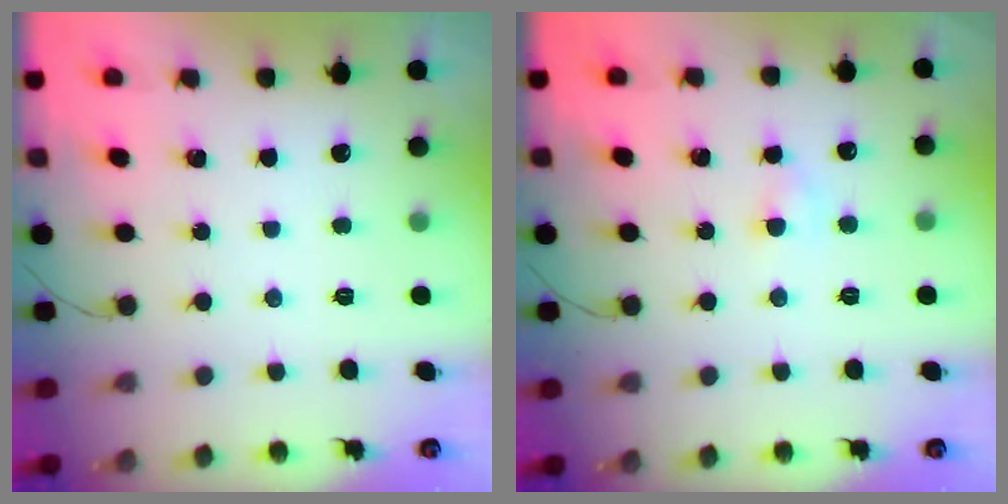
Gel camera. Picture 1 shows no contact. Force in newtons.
{"total": 3.0, "press": 2.8, "slide": 1.0}